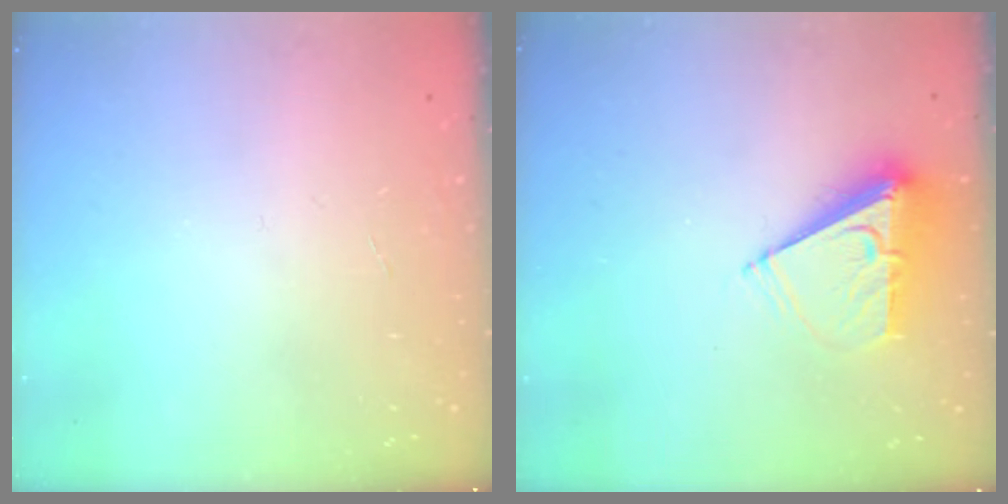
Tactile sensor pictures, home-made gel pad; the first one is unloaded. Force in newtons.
{"total": 7.5, "press": 7.5, "slide": 0.5}